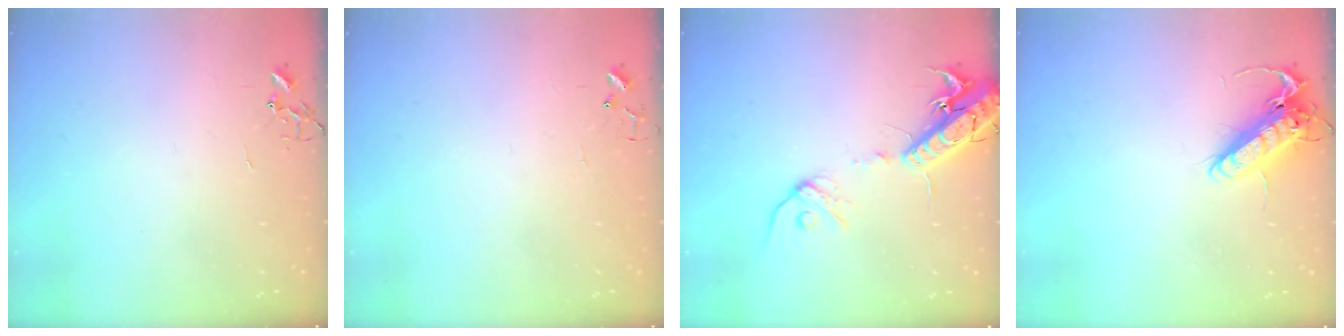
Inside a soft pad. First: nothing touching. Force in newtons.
{"total": 4.9, "press": 4.8, "slide": 0.4}
{"total": 17.2, "press": 16.9, "slide": 3.1}
{"total": 13.8, "press": 13.6, "slide": 2.3}